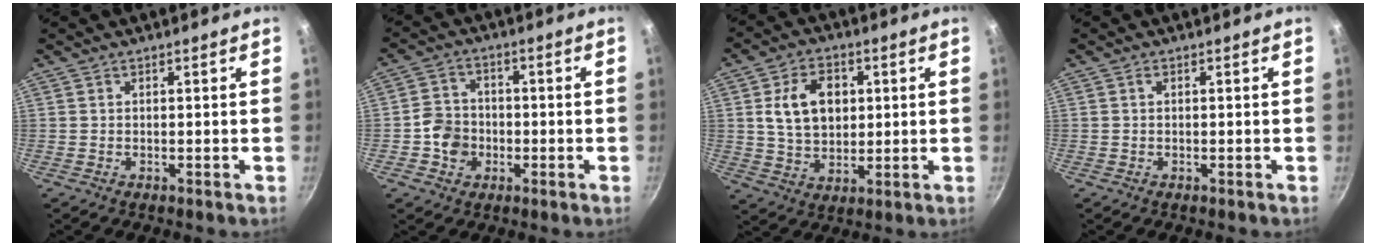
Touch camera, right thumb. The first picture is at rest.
{"total": 6.9, "force": [-1.6, 5.9, 3.1], "torque": [-0.031, 0.019, -0.033]}
{"total": 11.6, "force": [2.5, 8.1, 7.9], "torque": [-0.110, -0.005, 0.048]}
{"total": 0.5, "force": [0.1, 0.3, 0.4], "torque": [-0.006, 0.001, 0.001]}